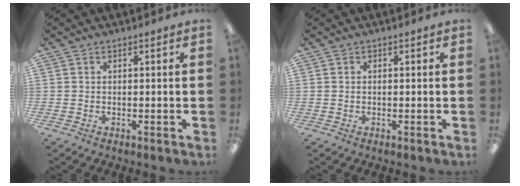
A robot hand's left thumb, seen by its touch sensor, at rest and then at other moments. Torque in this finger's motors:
{"motor_torque": [-0.07, 0.14, 0.10, -0.08, 0.00]}